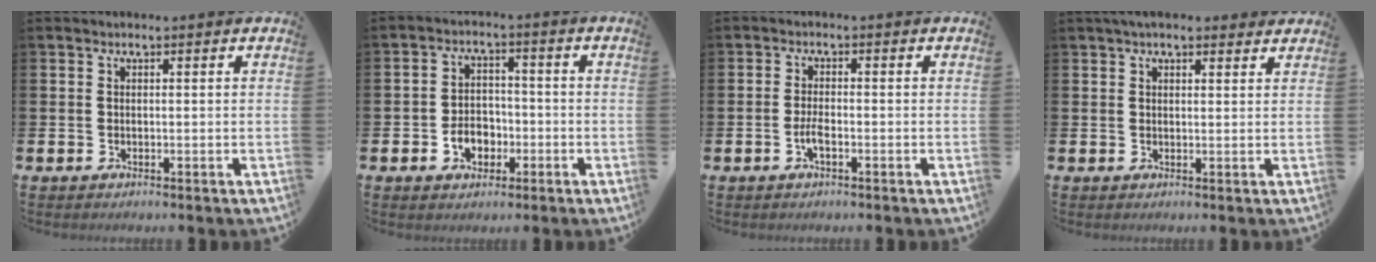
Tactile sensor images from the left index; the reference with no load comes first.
{"total": 4.1, "force": [-1.7, 3.2, 2.0], "torque": [-0.028, 0.000, -0.038]}
{"total": 2.1, "force": [-0.8, 0.6, 1.8], "torque": [-0.026, -0.001, -0.017]}
{"total": 3.1, "force": [2.8, 0.9, 1.2], "torque": [-0.023, -0.003, 0.049]}